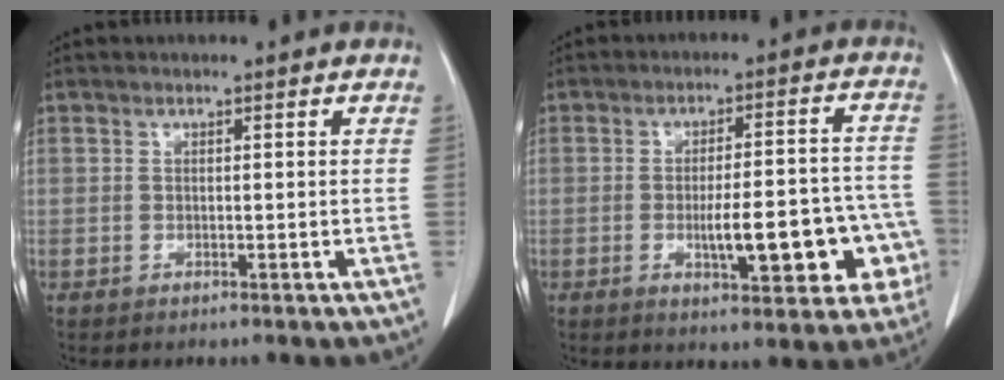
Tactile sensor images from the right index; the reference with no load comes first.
{"total": 13.0, "force": [-3.8, 3.7, 11.9], "torque": [-0.138, 0.028, -0.041]}